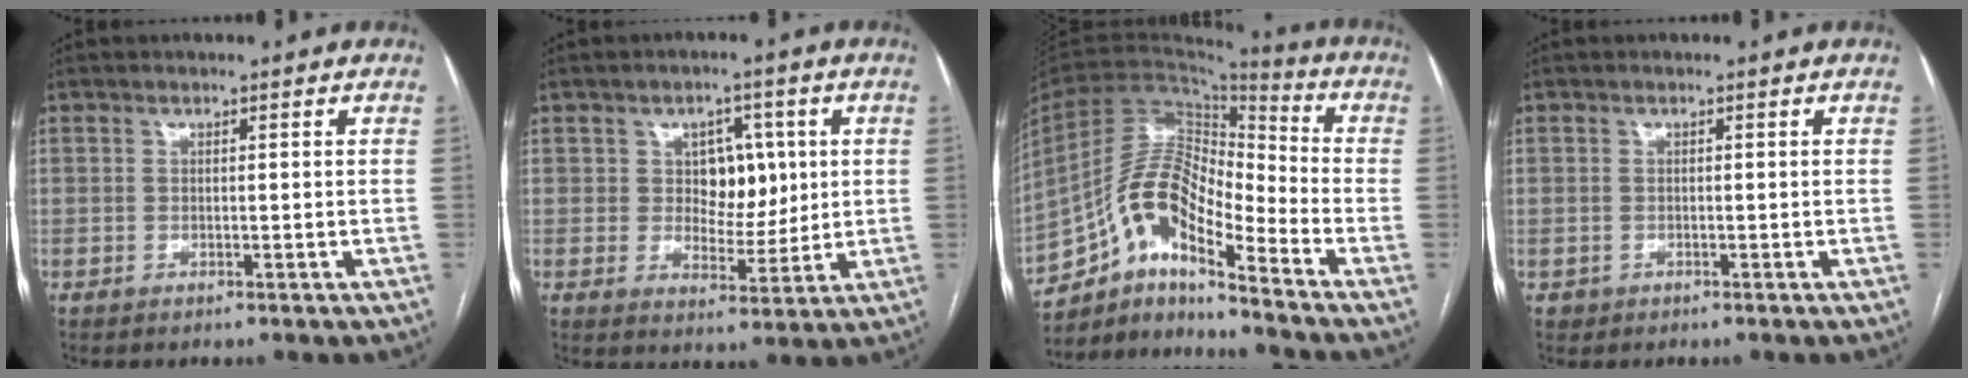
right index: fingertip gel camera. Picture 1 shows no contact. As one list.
[{"total": 7.2, "force": [1.6, 4.9, 5.0], "torque": [-0.065, 0.012, 0.031]}, {"total": 14.2, "force": [-9.6, 3.4, 9.9], "torque": [-0.189, 0.034, -0.173]}, {"total": 1.0, "force": [-0.2, 1.0, 0.0], "torque": [0.004, 0.006, -0.004]}]